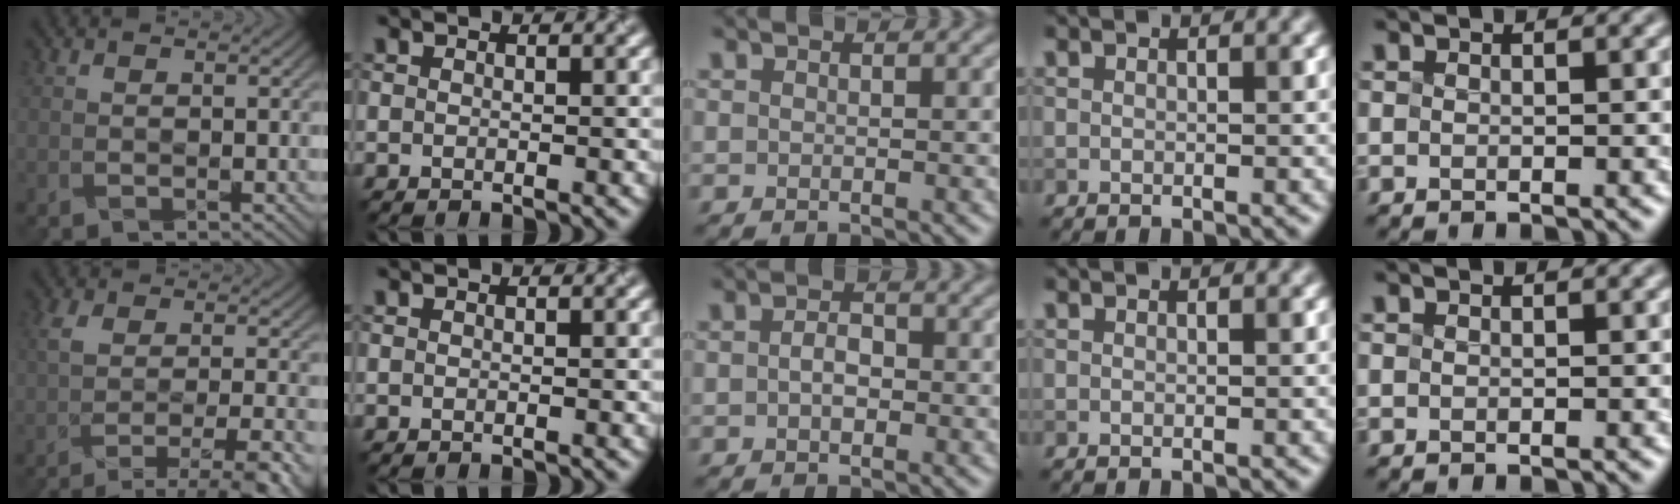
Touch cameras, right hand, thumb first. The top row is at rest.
{"thumb": {"total": 7.4, "force": [-4.1, 2.1, 5.9], "torque": [-0.079, -0.015, -0.065]}, "middle": {"total": 1.8, "force": [-0.1, 1.1, 1.4], "torque": [-0.025, 0.004, -0.005]}}